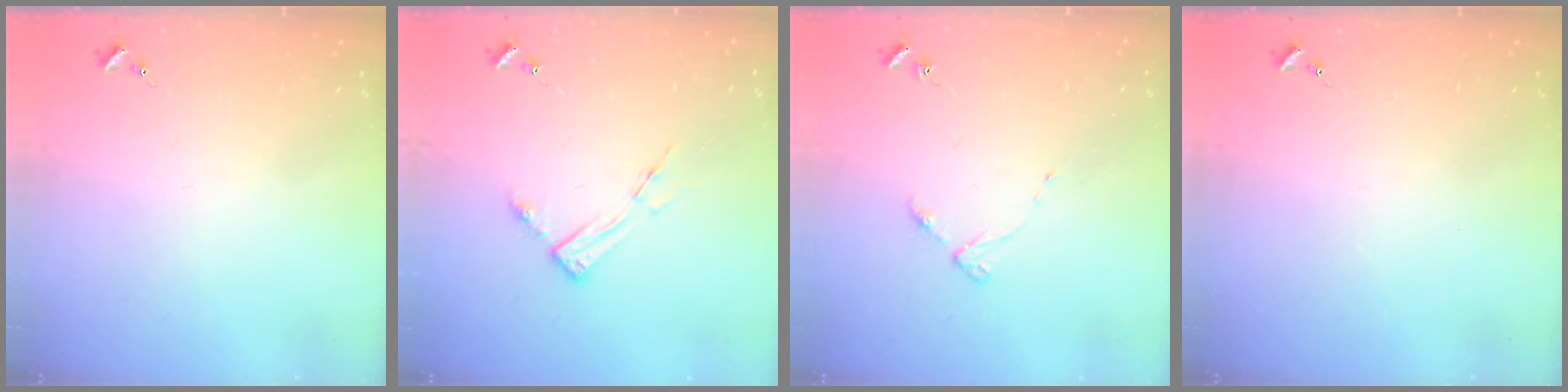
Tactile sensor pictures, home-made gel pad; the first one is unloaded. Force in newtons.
{"total": 6.2, "press": 6.2, "slide": 0.4}
{"total": 3.3, "press": 3.3, "slide": 0.4}
{"total": 0.0}